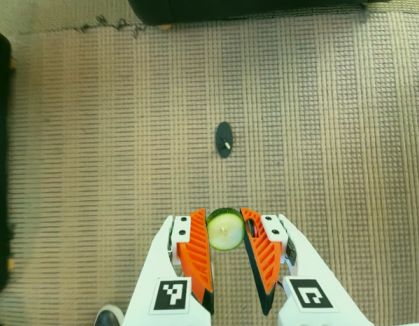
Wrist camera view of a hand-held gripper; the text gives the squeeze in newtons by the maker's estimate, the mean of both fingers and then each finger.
{"total": 8.4, "left": 8.5, "right": 8.3}